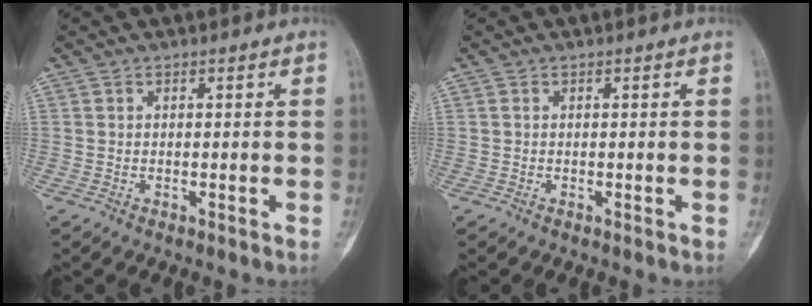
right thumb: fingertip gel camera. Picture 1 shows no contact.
{"total": 0.0}